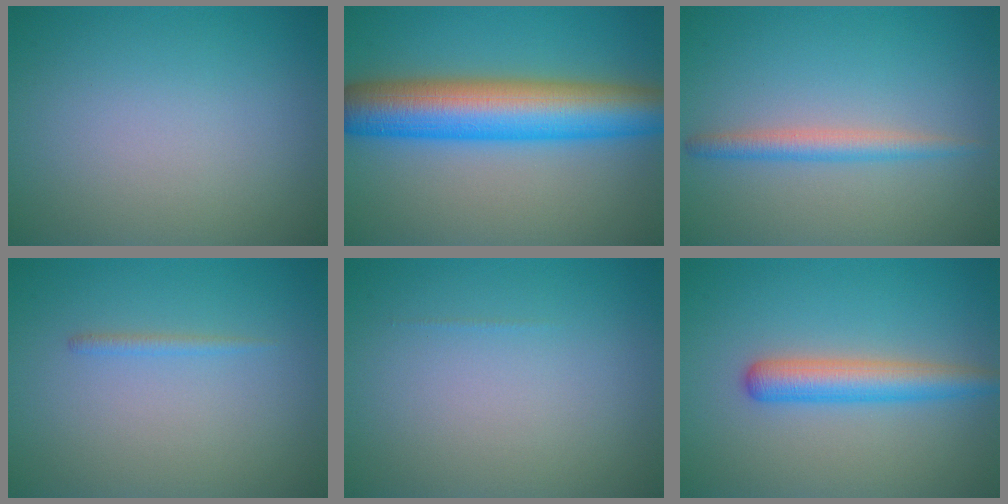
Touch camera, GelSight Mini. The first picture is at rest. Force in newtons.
{"total": 10.2, "press": 10.2, "slide": 0.1}
{"total": 2.2, "press": 2.2, "slide": 0.1}
{"total": 0.8, "press": 0.8, "slide": 0.1}
{"total": 0.0}
{"total": 3.8, "press": 3.8, "slide": 0.0}